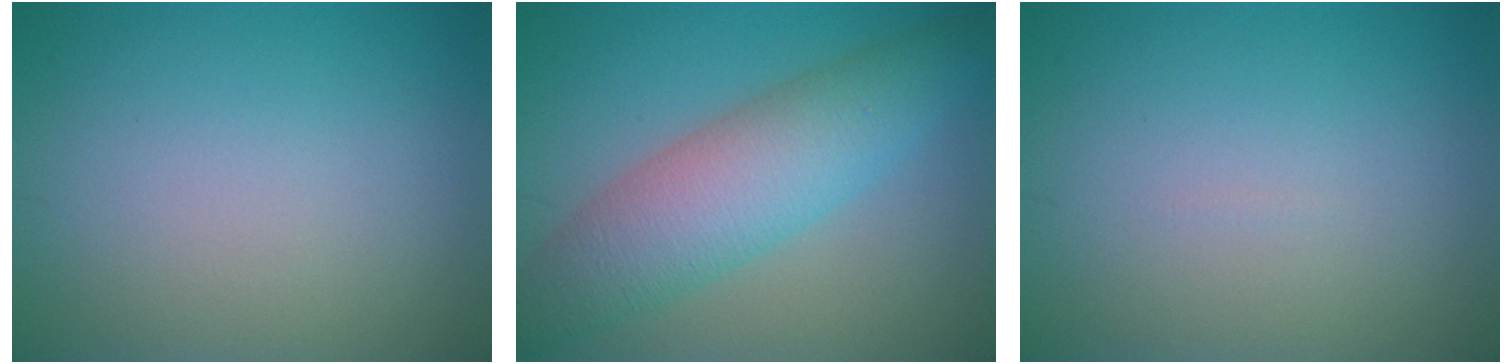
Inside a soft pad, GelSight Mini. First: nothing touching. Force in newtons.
{"total": 7.1, "press": 7.1, "slide": 0.4}
{"total": 0.0}